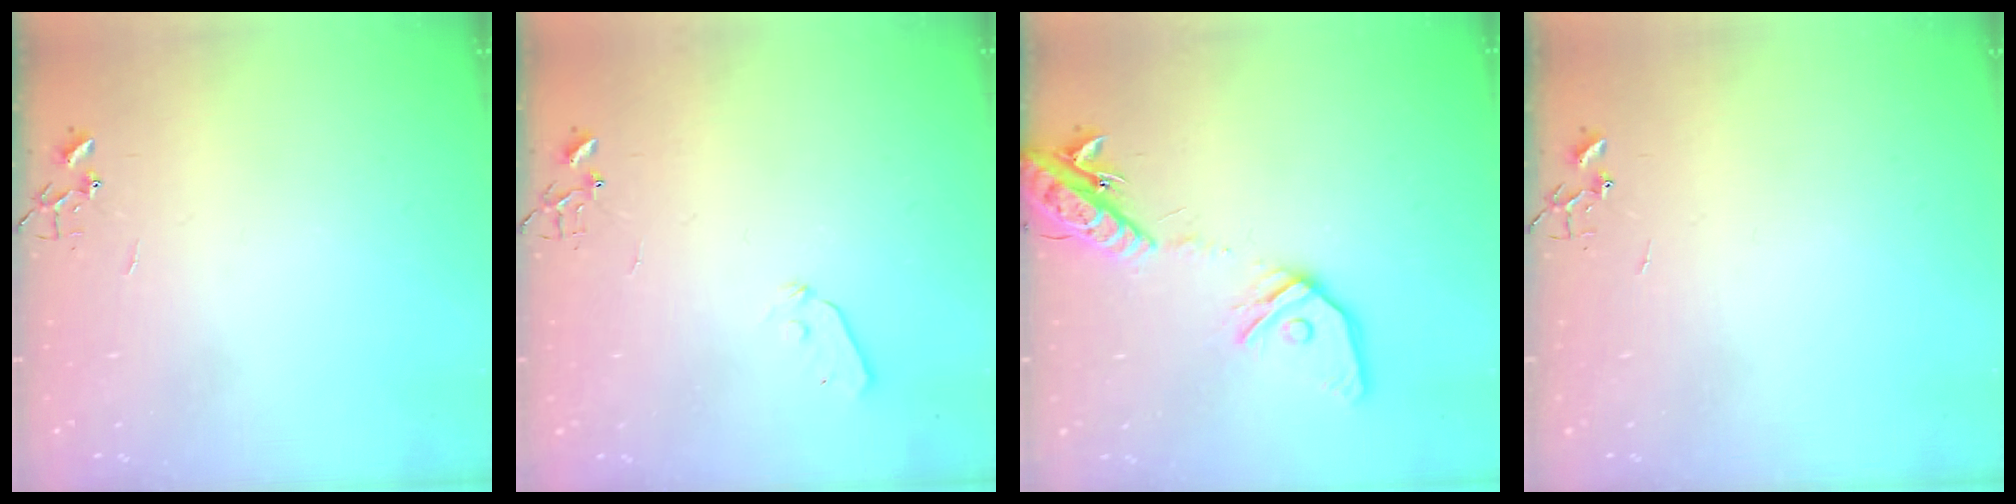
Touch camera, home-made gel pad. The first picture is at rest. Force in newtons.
{"total": 4.5, "press": 4.4, "slide": 0.6}
{"total": 18.0, "press": 17.6, "slide": 3.9}
{"total": 0.0}